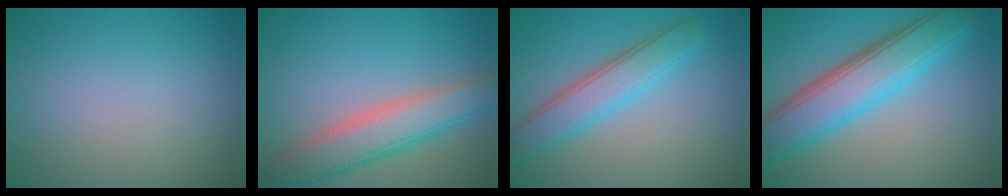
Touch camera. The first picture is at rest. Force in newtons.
{"total": 6.0, "press": 6.0, "slide": 0.4}
{"total": 4.5, "press": 4.5, "slide": 0.1}
{"total": 7.8, "press": 7.8, "slide": 0.2}